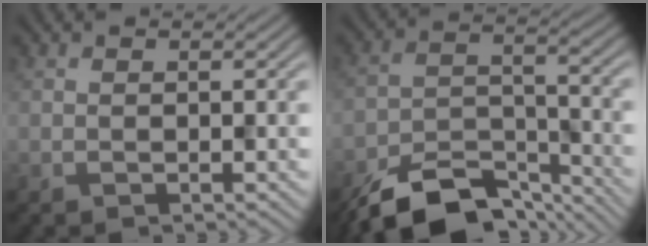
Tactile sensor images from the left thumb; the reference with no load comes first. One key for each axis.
{"total": 11.7, "fx": -9.5, "fy": 4.4, "fz": 5.4, "tx": -0.096, "ty": -0.008, "tz": -0.167}